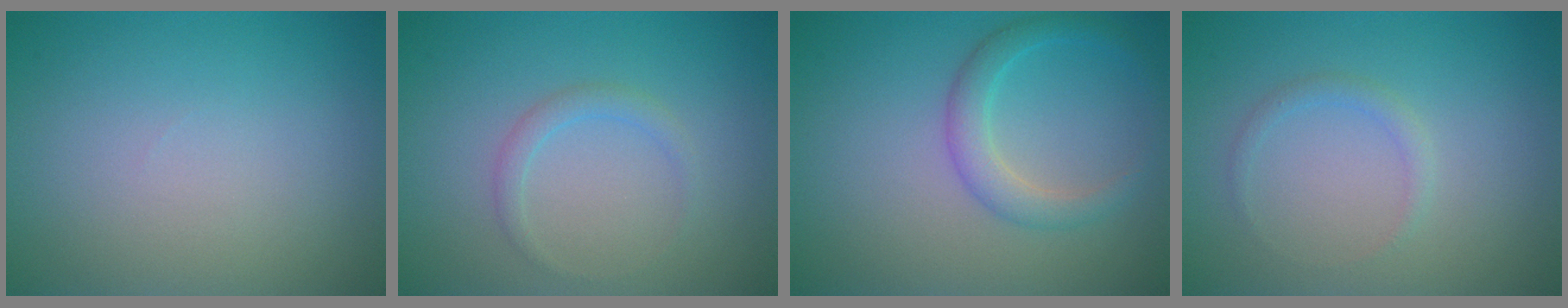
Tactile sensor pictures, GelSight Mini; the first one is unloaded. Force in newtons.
{"total": 1.3, "press": 1.3, "slide": 0.0}
{"total": 2.6, "press": 2.6, "slide": 0.1}
{"total": 1.0, "press": 1.0, "slide": 0.1}